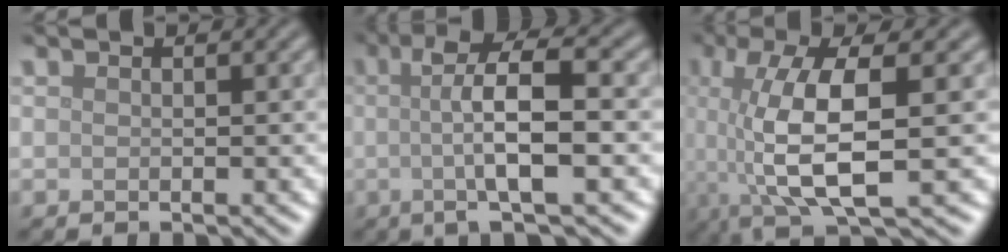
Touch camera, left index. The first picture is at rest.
{"total": 7.5, "force": [-0.3, 1.6, 7.4], "torque": [-0.113, 0.005, -0.009]}
{"total": 9.1, "force": [-0.9, 2.8, 8.7], "torque": [-0.166, 0.003, -0.019]}